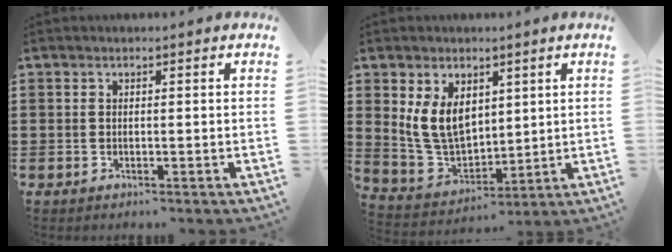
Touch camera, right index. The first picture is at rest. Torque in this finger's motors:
{"motor_torque": [1.55, 0.59, 0.73, 0.17]}